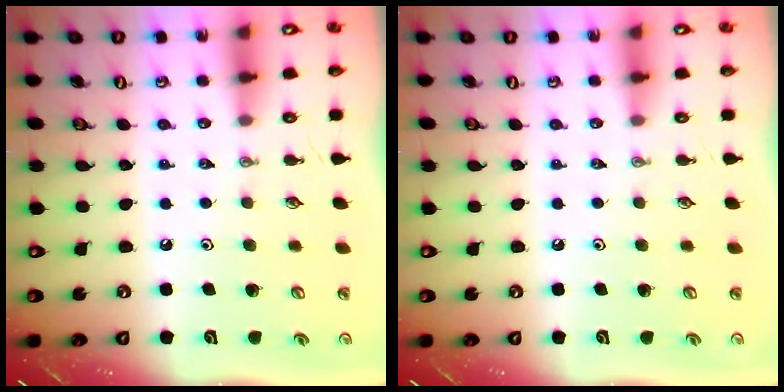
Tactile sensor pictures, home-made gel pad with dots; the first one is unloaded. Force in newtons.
{"total": 0.0}